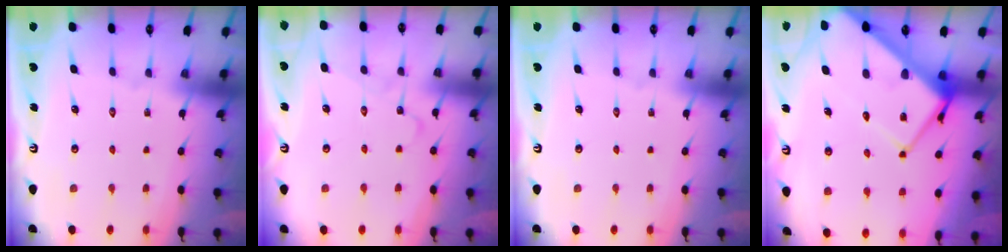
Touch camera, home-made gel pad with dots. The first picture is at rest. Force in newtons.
{"total": 5.0, "press": 5.0, "slide": 0.4}
{"total": 0.0}
{"total": 12.7, "press": 12.6, "slide": 1.3}